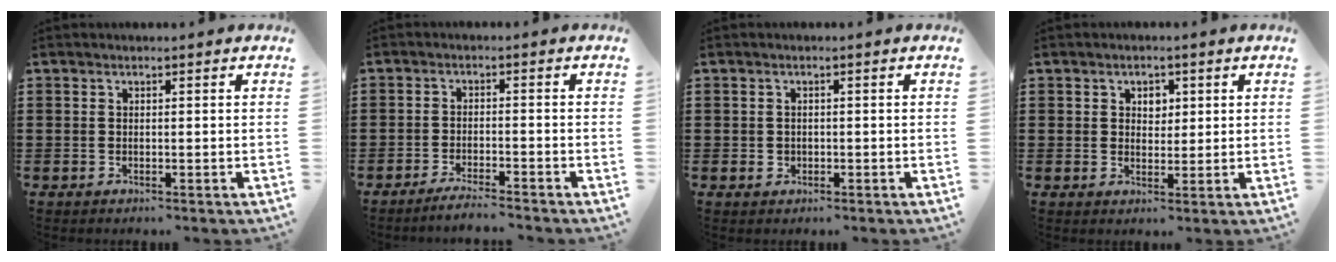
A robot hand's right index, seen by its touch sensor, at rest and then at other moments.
{"total": 2.9, "force": [-2.8, -0.3, 0.8], "torque": [-0.016, -0.001, -0.055]}
{"total": 0.9, "force": [-0.2, 0.8, 0.3], "torque": [-0.010, 0.002, -0.005]}
{"total": 1.4, "force": [0.6, 1.2, -0.5], "torque": [0.015, 0.004, 0.009]}